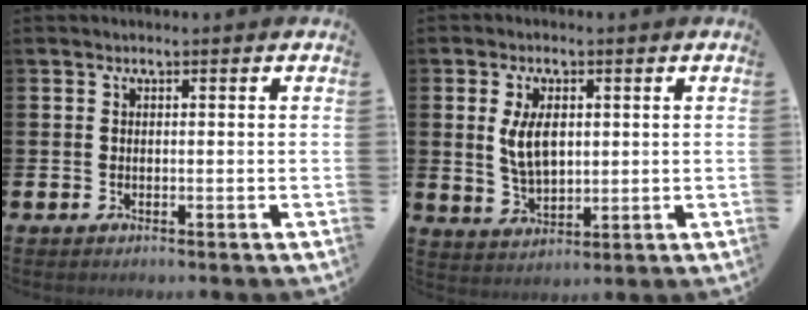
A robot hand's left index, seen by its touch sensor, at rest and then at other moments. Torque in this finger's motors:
{"motor_torque": [0.75, -0.53, 0.29, 0.11]}